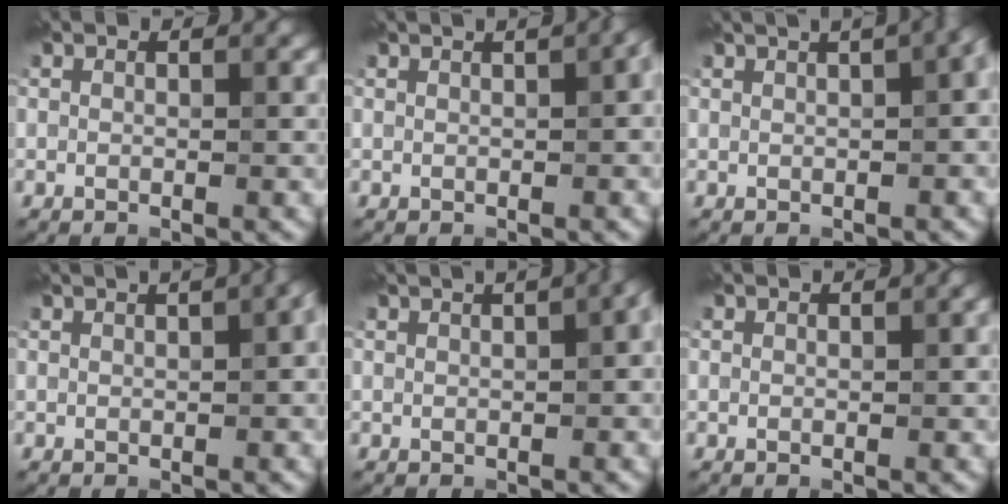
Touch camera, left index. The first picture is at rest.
{"total": 2.4, "force": [1.1, 0.6, 2.0], "torque": [-0.026, 0.010, 0.018]}
{"total": 8.8, "force": [3.7, 3.8, 7.0], "torque": [-0.070, 0.052, 0.036]}
{"total": 3.5, "force": [1.6, 1.1, 3.0], "torque": [-0.034, 0.016, 0.024]}
{"total": 5.2, "force": [2.1, 2.0, 4.4], "torque": [-0.039, 0.023, 0.026]}
{"total": 0.0}